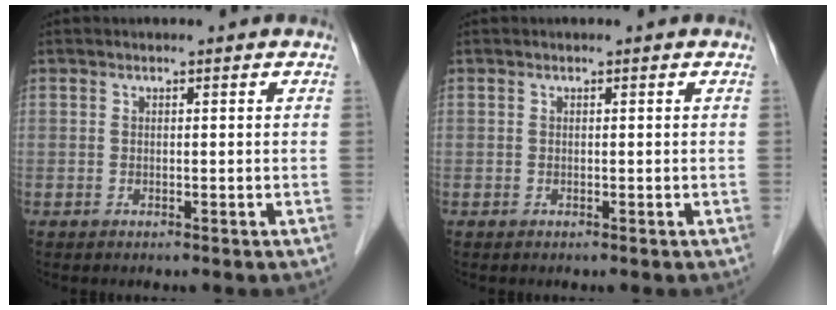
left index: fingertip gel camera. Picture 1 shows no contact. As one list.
[{"total": 0.0}]